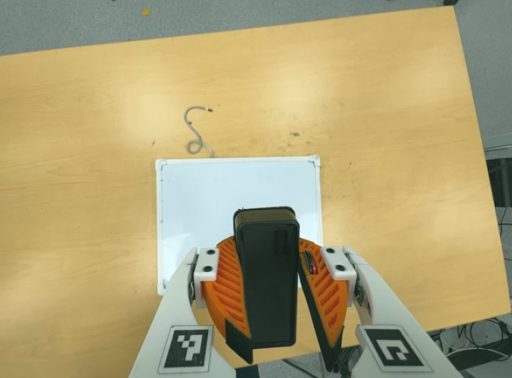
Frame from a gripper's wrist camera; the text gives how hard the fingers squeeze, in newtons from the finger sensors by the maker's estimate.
{"total": 10.1, "left": 10.4, "right": 9.8}